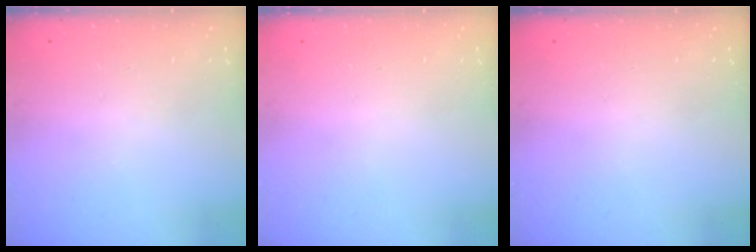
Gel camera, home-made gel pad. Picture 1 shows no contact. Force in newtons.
{"total": 0.0}
{"total": 0.0}